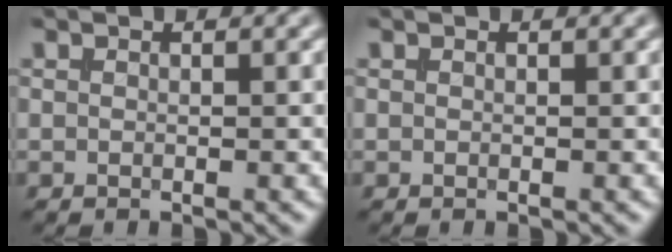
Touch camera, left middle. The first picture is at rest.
{"total": 0.0}